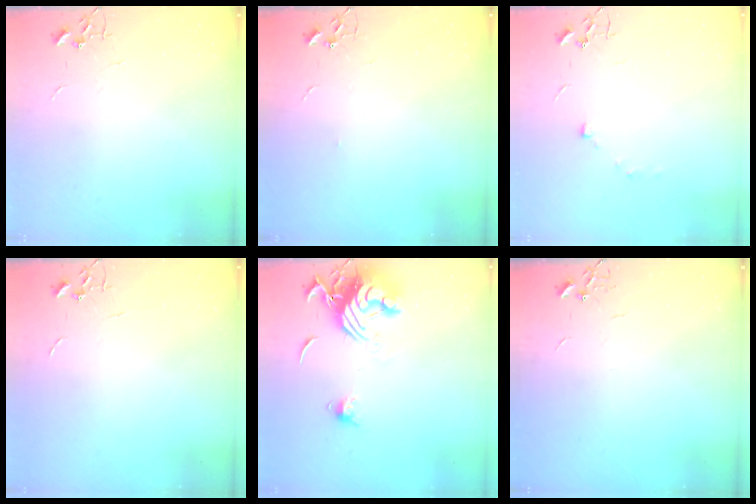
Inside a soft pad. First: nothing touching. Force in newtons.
{"total": 2.8, "press": 2.8, "slide": 0.5}
{"total": 6.4, "press": 6.3, "slide": 0.7}
{"total": 0.0}
{"total": 13.5, "press": 13.4, "slide": 1.5}
{"total": 0.0}